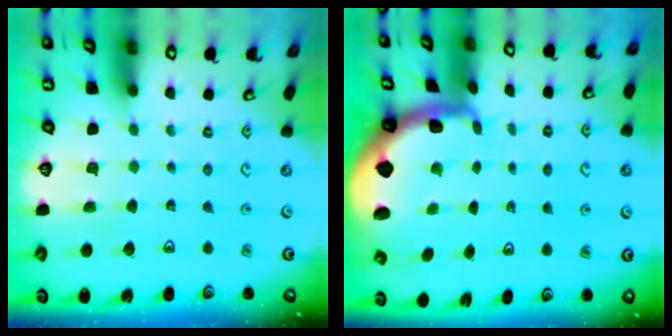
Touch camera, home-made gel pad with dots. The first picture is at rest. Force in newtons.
{"total": 1.7, "press": 1.7, "slide": 0.4}